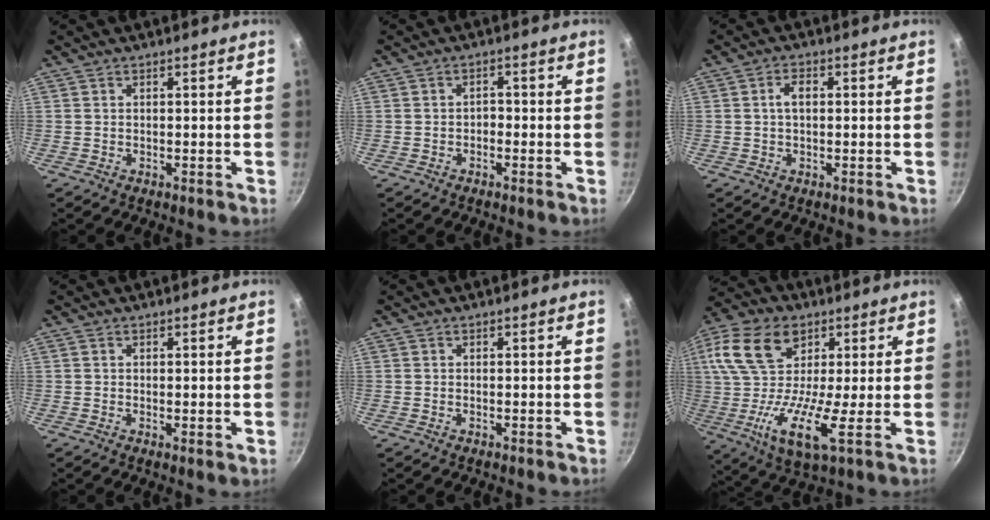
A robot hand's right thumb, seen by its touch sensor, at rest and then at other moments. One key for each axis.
{"total": 1.6, "fx": -0.7, "fy": 1.1, "fz": 0.9, "tx": -0.005, "ty": 0.013, "tz": -0.012}
{"total": 3.1, "fx": 0.4, "fy": 1.9, "fz": 2.5, "tx": -0.037, "ty": 0.011, "tz": 0.004}
{"total": 1.0, "fx": 0.3, "fy": 0.4, "fz": 0.9, "tx": -0.014, "ty": -0.005, "tz": 0.001}
{"total": 0.0}
{"total": 19.2, "fx": 3.7, "fy": 10.2, "fz": 15.8, "tx": -0.291, "ty": -0.001, "tz": 0.045}